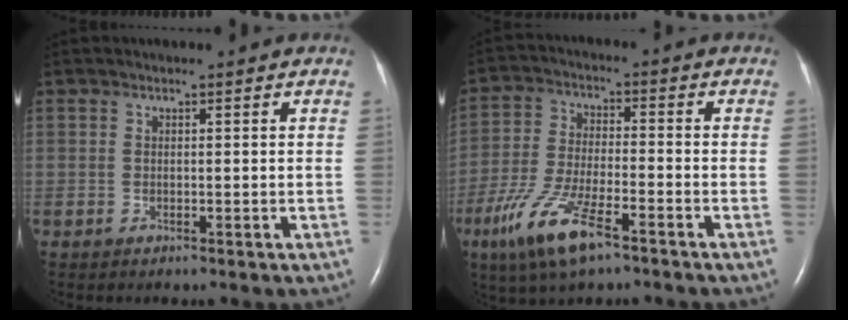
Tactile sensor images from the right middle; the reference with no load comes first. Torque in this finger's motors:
{"motor_torque": [1.10, -1.04, 0.30, 0.15]}